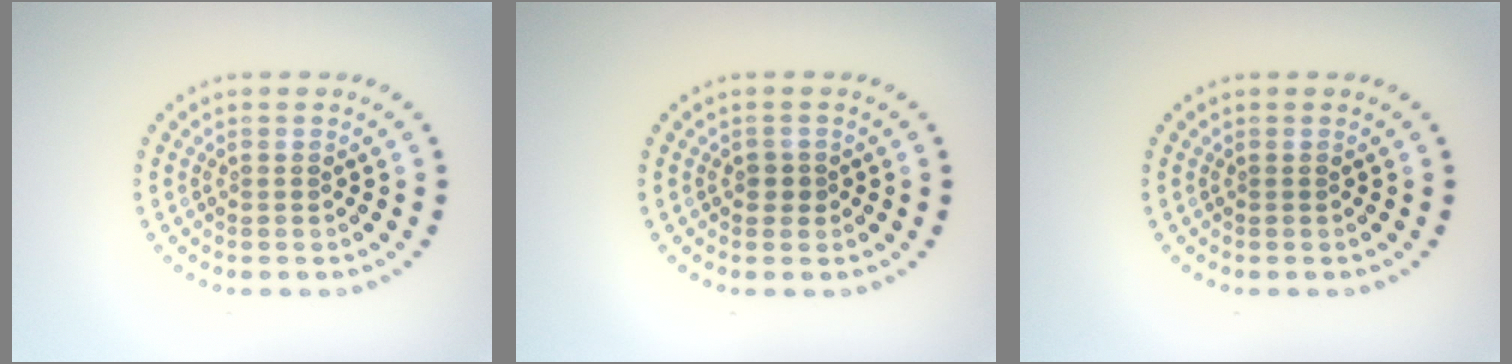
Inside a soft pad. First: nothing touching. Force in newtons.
{"total": 1.2, "press": 1.0, "slide": 0.6}
{"total": 0.0}